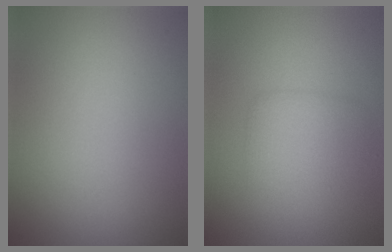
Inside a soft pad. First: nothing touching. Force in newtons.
{"total": 2.7, "press": 2.7, "slide": 0.1}